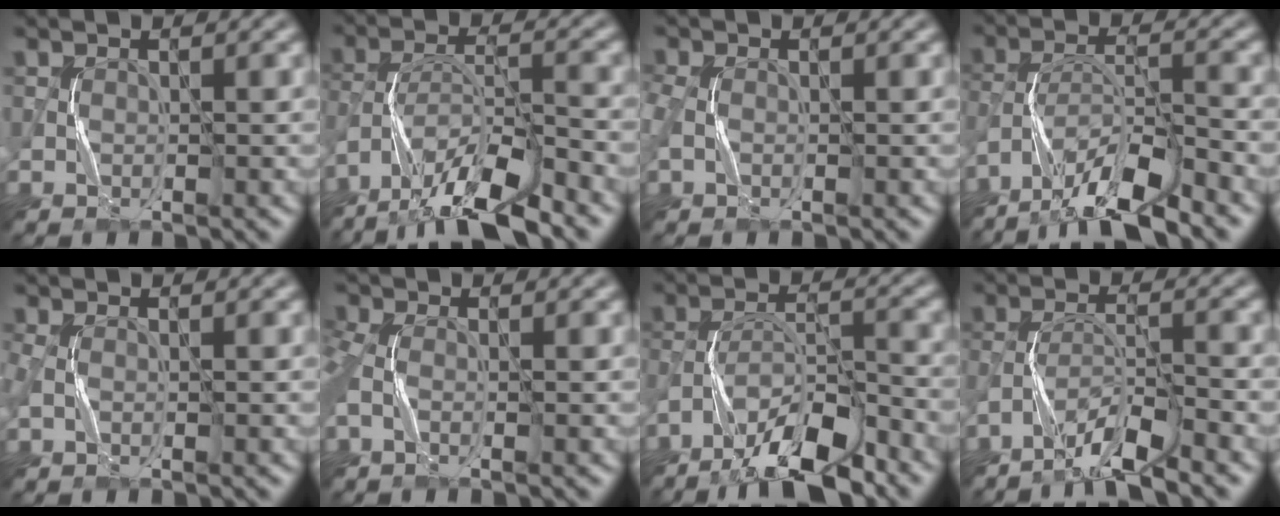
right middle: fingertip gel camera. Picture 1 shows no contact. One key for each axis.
{"total": 10.6, "fx": -8.5, "fy": 2.1, "fz": 6.0, "tx": -0.109, "ty": 0.002, "tz": -0.147}
{"total": 2.3, "fx": -0.2, "fy": 1.6, "fz": 1.6, "tx": -0.047, "ty": 0.003, "tz": -0.012}
{"total": 9.2, "fx": -7.4, "fy": 1.7, "fz": 5.2, "tx": -0.092, "ty": 0.008, "tz": -0.134}
{"total": 1.3, "fx": 0.1, "fy": 0.7, "fz": 1.1, "tx": -0.030, "ty": 0.005, "tz": -0.003}
{"total": 3.6, "fx": -0.6, "fy": 2.0, "fz": 3.0, "tx": -0.079, "ty": -0.002, "tz": -0.019}
{"total": 9.3, "fx": -7.1, "fy": 2.3, "fz": 5.5, "tx": -0.095, "ty": 0.009, "tz": -0.130}
{"total": 5.5, "fx": -4.4, "fy": 0.7, "fz": 3.3, "tx": -0.061, "ty": 0.001, "tz": -0.088}